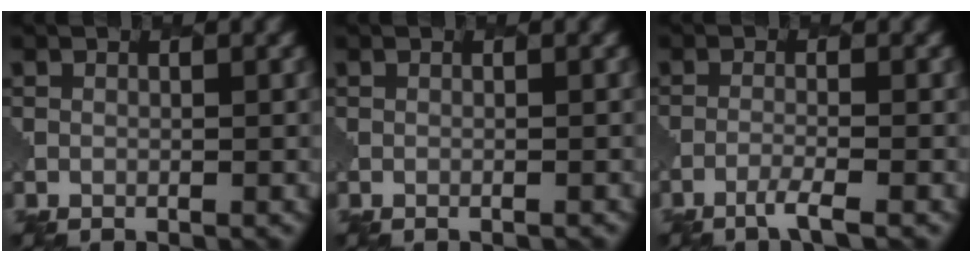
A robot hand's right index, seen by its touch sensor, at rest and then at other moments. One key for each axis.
{"total": 0.6, "fx": -0.5, "fy": 0.1, "fz": 0.3, "tx": 0.001, "ty": -0.002, "tz": -0.010}
{"total": 1.9, "fx": -1.4, "fy": 0.1, "fz": 1.3, "tx": -0.020, "ty": -0.001, "tz": -0.040}